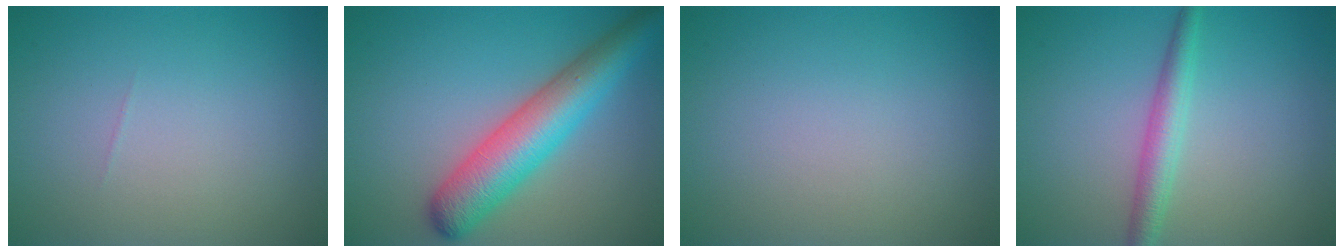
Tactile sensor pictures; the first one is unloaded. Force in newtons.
{"total": 7.2, "press": 7.2, "slide": 0.3}
{"total": 0.0}
{"total": 2.7, "press": 2.7, "slide": 0.0}